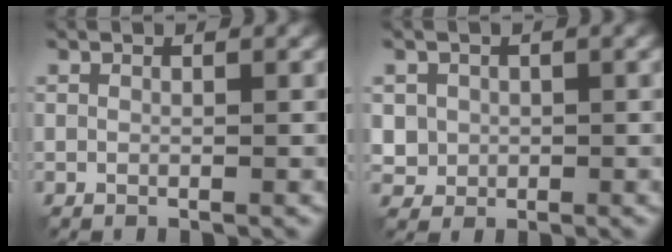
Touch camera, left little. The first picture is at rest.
{"total": 2.0, "force": [0.2, 2.0, 0.3], "torque": [-0.007, -0.003, 0.017]}